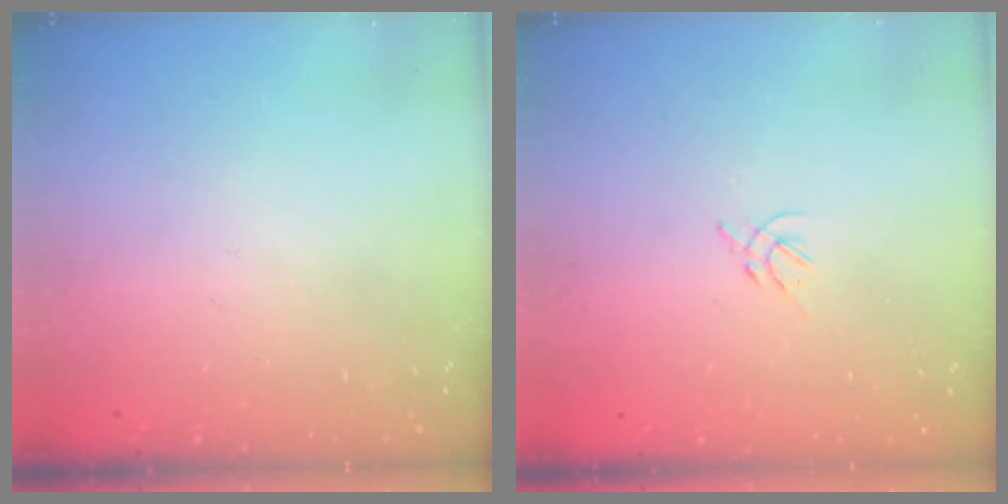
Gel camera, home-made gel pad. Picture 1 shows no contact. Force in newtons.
{"total": 2.3, "press": 2.2, "slide": 0.6}